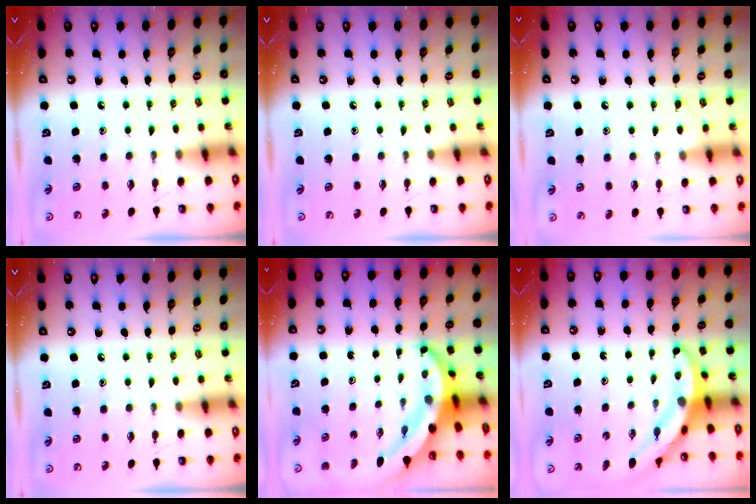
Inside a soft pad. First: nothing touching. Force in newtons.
{"total": 0.0}
{"total": 5.0, "press": 5.0, "slide": 0.6}
{"total": 0.0}
{"total": 7.8, "press": 7.8, "slide": 0.5}
{"total": 5.1, "press": 5.1, "slide": 0.4}